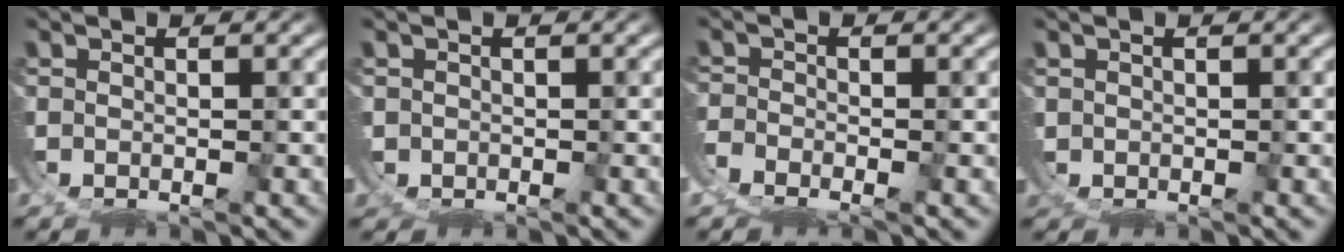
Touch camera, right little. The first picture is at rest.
{"total": 1.5, "force": [-0.1, 1.4, -0.4], "torque": [-0.011, -0.010, 0.004]}
{"total": 3.0, "force": [-2.5, 1.4, 0.9], "torque": [-0.021, -0.015, -0.040]}
{"total": 1.0, "force": [0.2, 0.9, -0.4], "torque": [-0.001, -0.002, 0.007]}